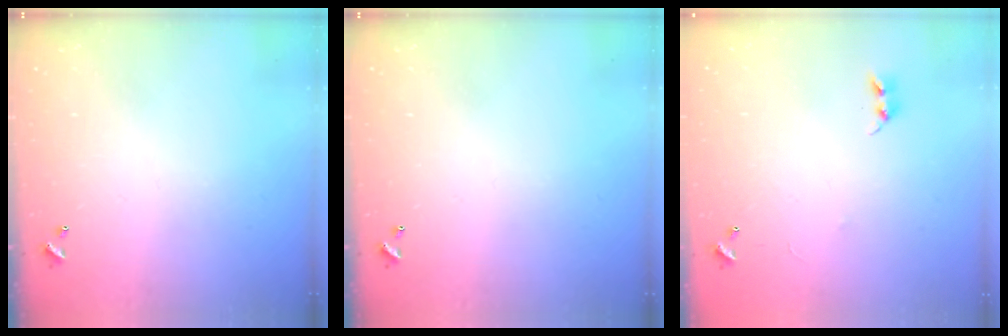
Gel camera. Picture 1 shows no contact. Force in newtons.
{"total": 0.0}
{"total": 6.4, "press": 6.3, "slide": 0.7}